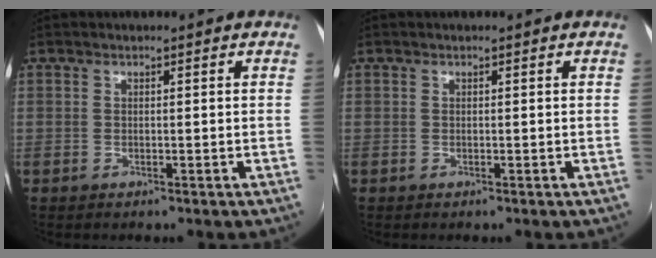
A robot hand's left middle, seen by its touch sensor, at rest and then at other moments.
{"total": 0.0}